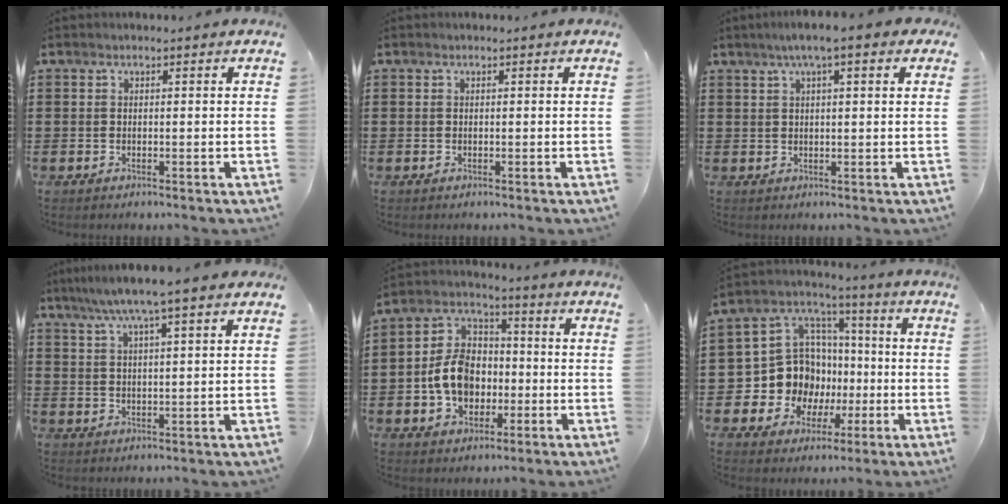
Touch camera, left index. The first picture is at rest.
{"total": 0.0}
{"total": 4.3, "force": [2.4, 0.4, 3.5], "torque": [-0.073, 0.007, 0.041]}
{"total": 6.1, "force": [4.6, -0.1, 4.0], "torque": [-0.090, -0.010, 0.079]}
{"total": 9.2, "force": [-1.8, 7.2, 5.4], "torque": [-0.140, 0.018, -0.037]}
{"total": 11.7, "force": [-1.8, 11.1, 3.5], "torque": [-0.118, 0.000, -0.026]}